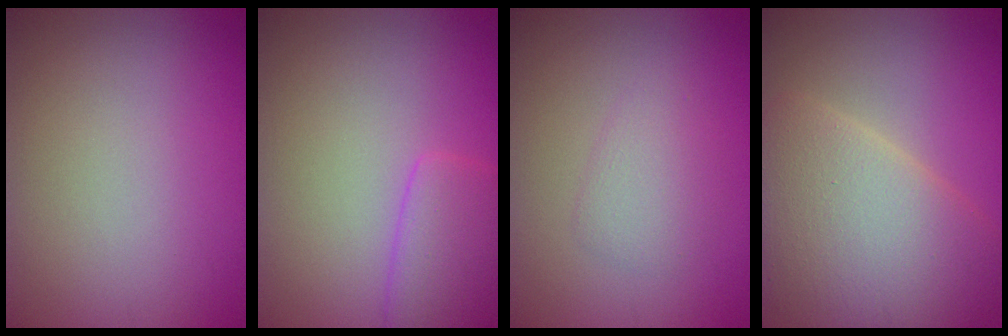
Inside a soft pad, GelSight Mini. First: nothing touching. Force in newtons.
{"total": 3.6, "press": 3.6, "slide": 0.2}
{"total": 1.8, "press": 1.8, "slide": 0.0}
{"total": 8.4, "press": 8.4, "slide": 0.3}